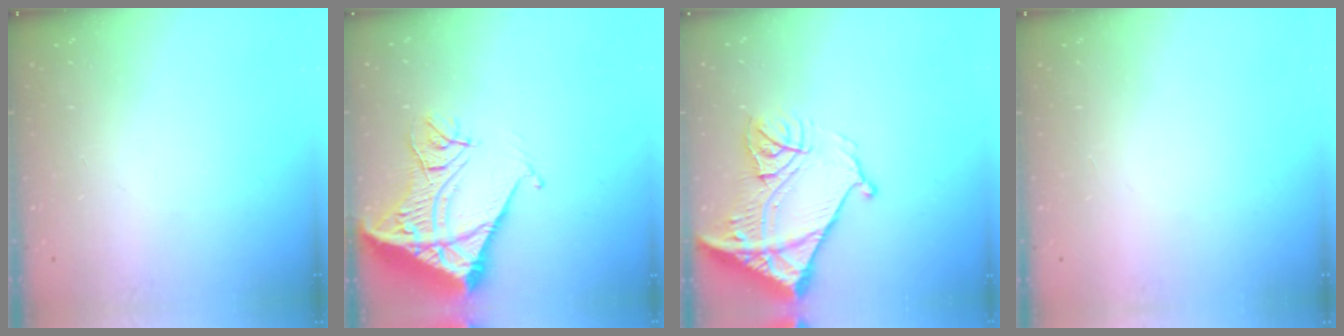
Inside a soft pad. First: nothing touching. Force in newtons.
{"total": 16.2, "press": 16.1, "slide": 2.1}
{"total": 19.3, "press": 19.2, "slide": 2.2}
{"total": 1.5, "press": 1.5, "slide": 0.1}